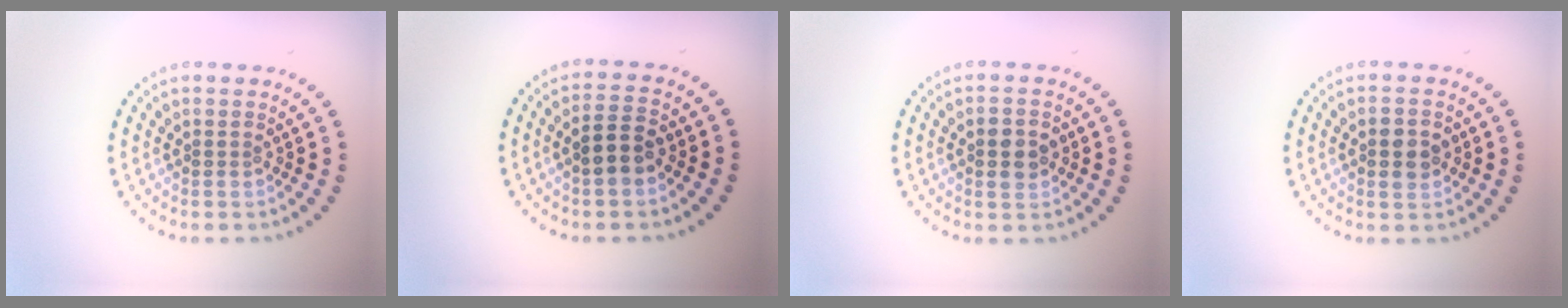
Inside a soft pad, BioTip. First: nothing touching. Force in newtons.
{"total": 2.8, "press": 2.8, "slide": 0.7}
{"total": 2.7, "press": 2.7, "slide": 0.1}
{"total": 2.6, "press": 2.6, "slide": 0.1}